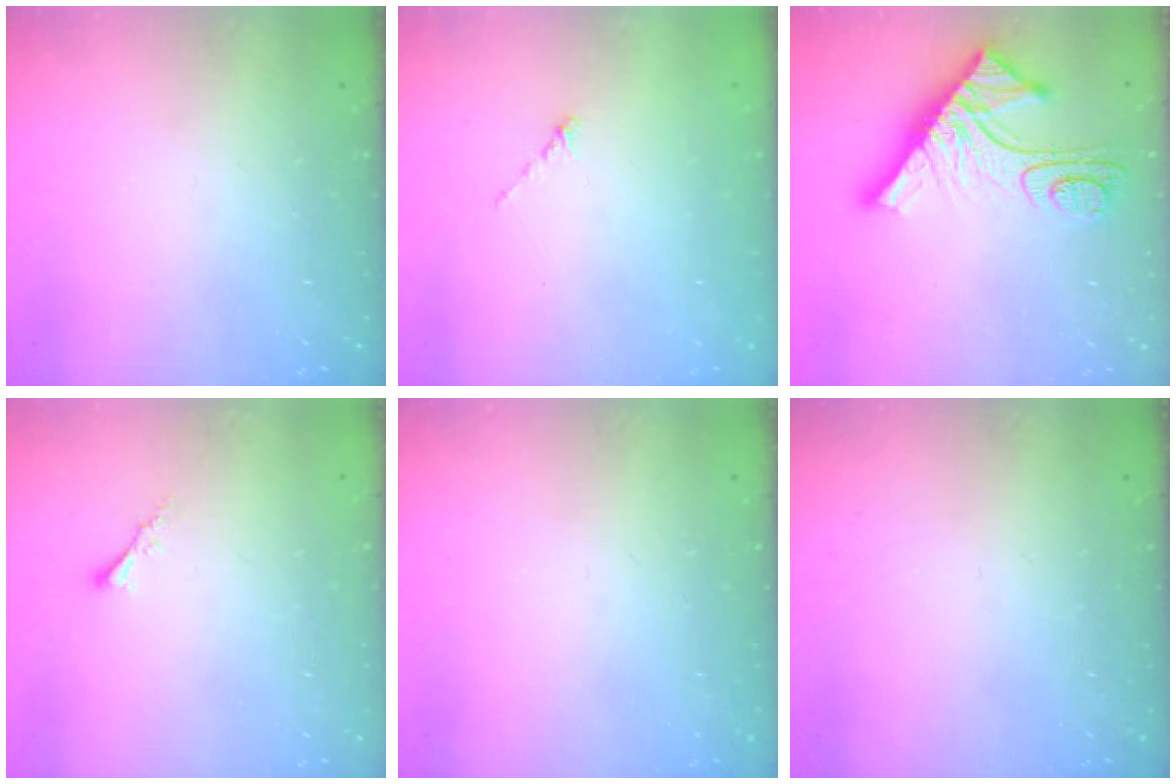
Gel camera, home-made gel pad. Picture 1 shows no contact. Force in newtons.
{"total": 0.0}
{"total": 13.4, "press": 13.4, "slide": 1.1}
{"total": 1.8, "press": 1.7, "slide": 0.5}
{"total": 0.0}
{"total": 0.0}